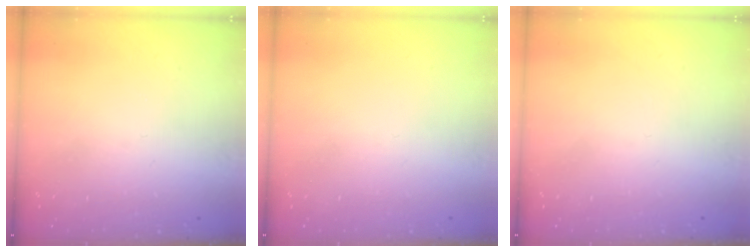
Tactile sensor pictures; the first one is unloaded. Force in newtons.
{"total": 1.5, "press": 1.5, "slide": 0.1}
{"total": 1.8, "press": 1.7, "slide": 0.1}